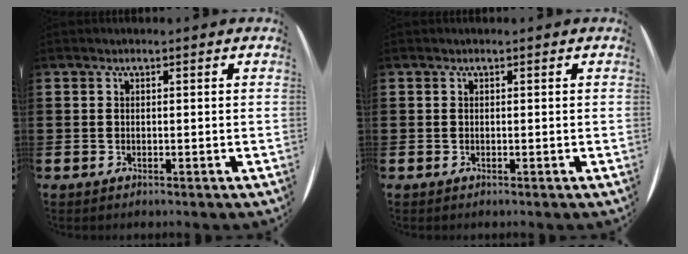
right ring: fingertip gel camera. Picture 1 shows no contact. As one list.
[{"total": 0.0}]